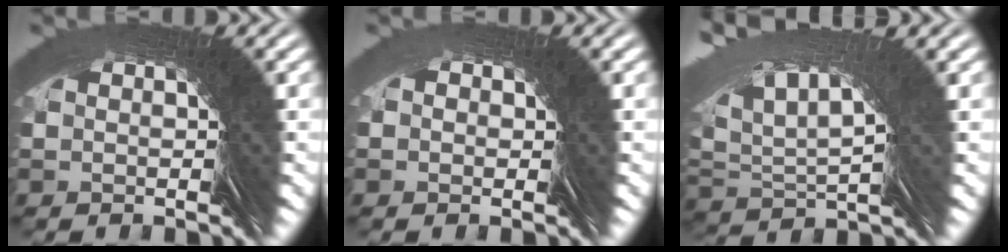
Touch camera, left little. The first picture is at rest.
{"total": 2.2, "force": [0.3, 2.1, 0.7], "torque": [-0.014, 0.002, -0.001]}
{"total": 4.9, "force": [3.8, 0.5, 3.1], "torque": [-0.061, 0.042, 0.055]}